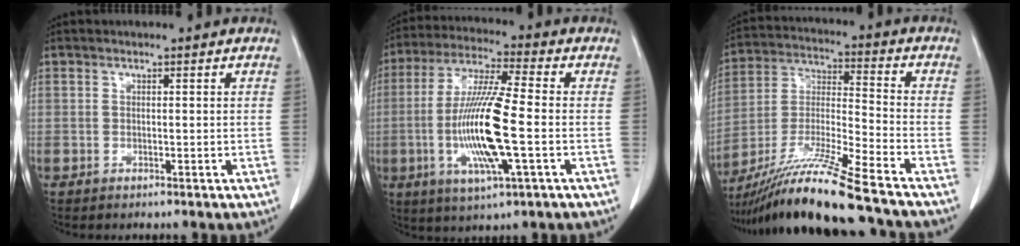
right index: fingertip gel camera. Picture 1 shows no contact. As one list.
[{"total": 14.5, "force": [-2.6, 1.1, 14.3], "torque": [-0.287, -0.011, -0.050]}, {"total": 18.2, "force": [-14.7, -1.5, 10.6], "torque": [-0.226, -0.031, -0.270]}]